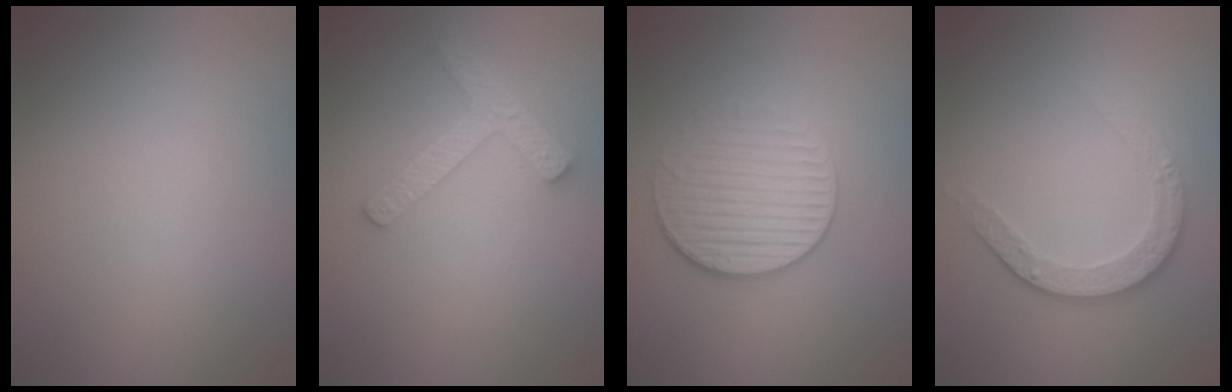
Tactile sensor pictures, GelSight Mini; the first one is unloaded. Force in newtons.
{"total": 3.7, "press": 2.8, "slide": 2.3}
{"total": 3.4, "press": 3.2, "slide": 1.2}
{"total": 3.5, "press": 2.6, "slide": 2.3}